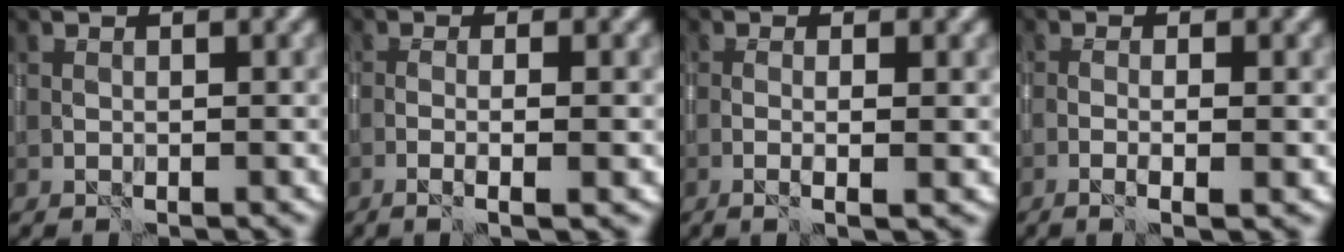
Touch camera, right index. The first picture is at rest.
{"total": 3.0, "force": [-0.9, 0.4, 2.9], "torque": [-0.045, 0.002, -0.022]}
{"total": 2.3, "force": [-0.2, 0.2, 2.3], "torque": [-0.038, 0.002, -0.009]}
{"total": 2.4, "force": [-0.7, 0.3, 2.3], "torque": [-0.042, 0.002, -0.018]}